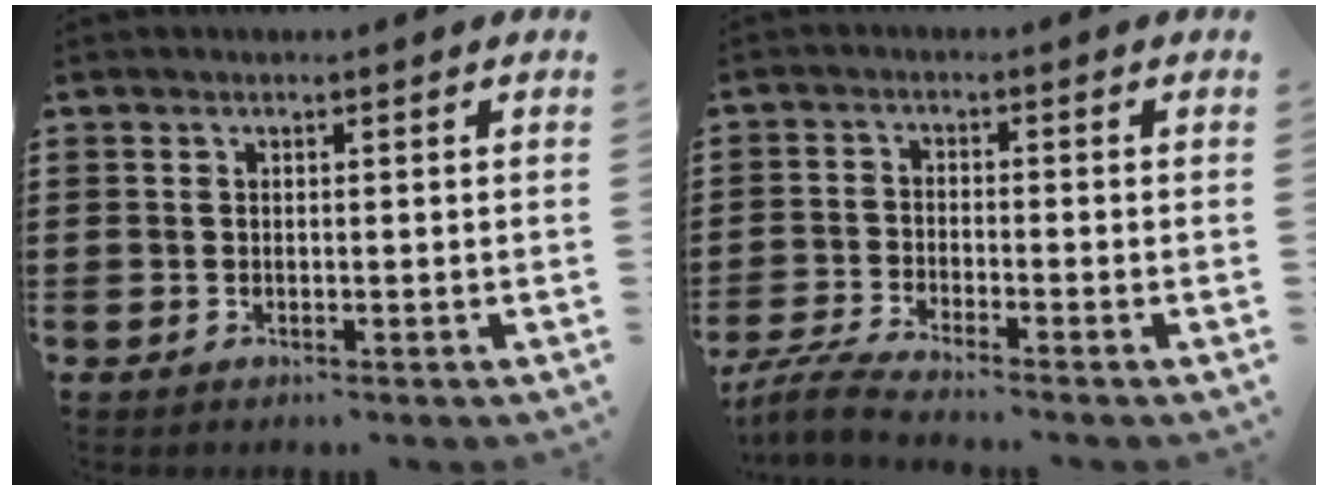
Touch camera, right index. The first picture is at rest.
{"total": 3.8, "force": [-3.6, -0.2, 1.3], "torque": [-0.046, -0.013, -0.076]}